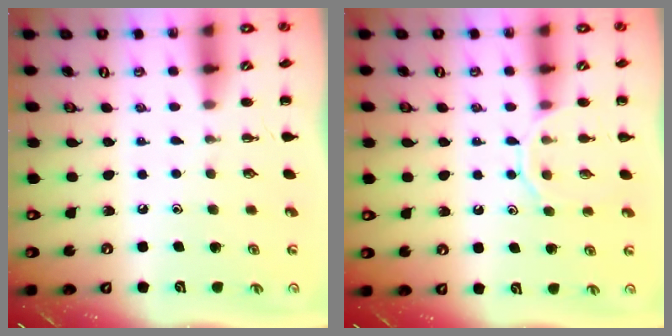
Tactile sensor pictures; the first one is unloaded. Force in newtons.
{"total": 9.3, "press": 9.2, "slide": 1.4}